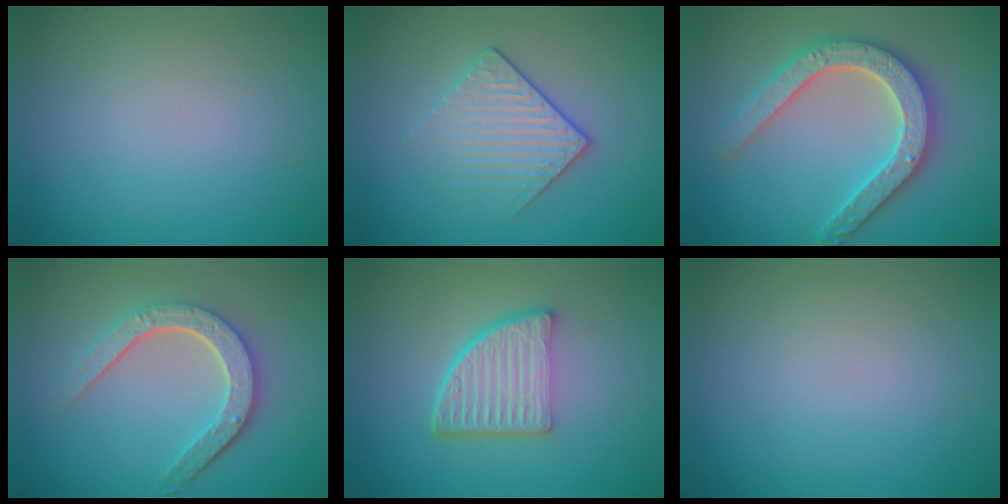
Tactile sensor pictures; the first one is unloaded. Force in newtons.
{"total": 2.4, "press": 2.1, "slide": 1.1}
{"total": 4.7, "press": 4.6, "slide": 1.0}
{"total": 4.7, "press": 3.6, "slide": 3.0}
{"total": 5.5, "press": 3.9, "slide": 3.8}
{"total": 0.0}